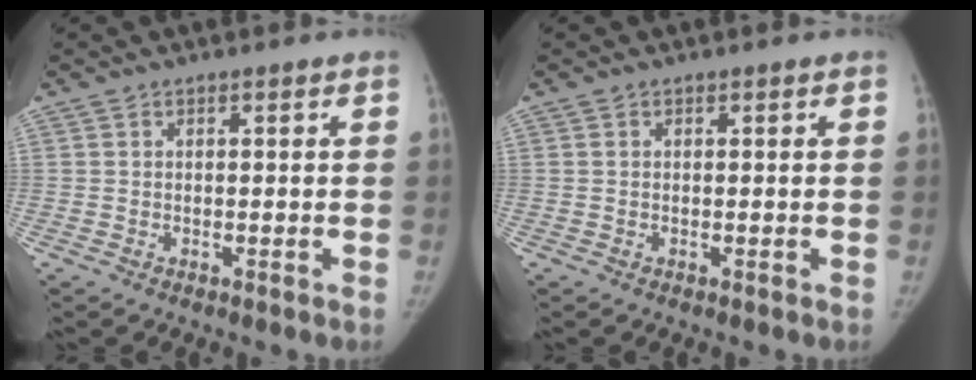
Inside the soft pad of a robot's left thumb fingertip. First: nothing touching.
{"total": 0.0}